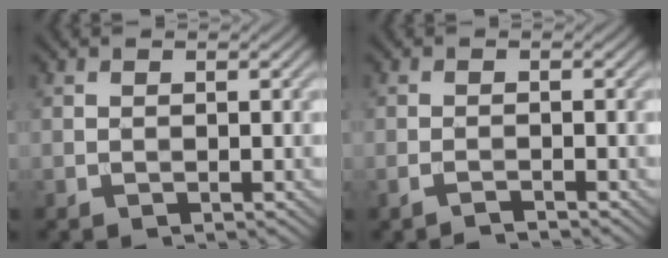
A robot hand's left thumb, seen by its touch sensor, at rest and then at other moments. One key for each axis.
{"total": 1.3, "fx": -1.2, "fy": 0.0, "fz": 0.6, "tx": -0.011, "ty": 0.002, "tz": -0.026}